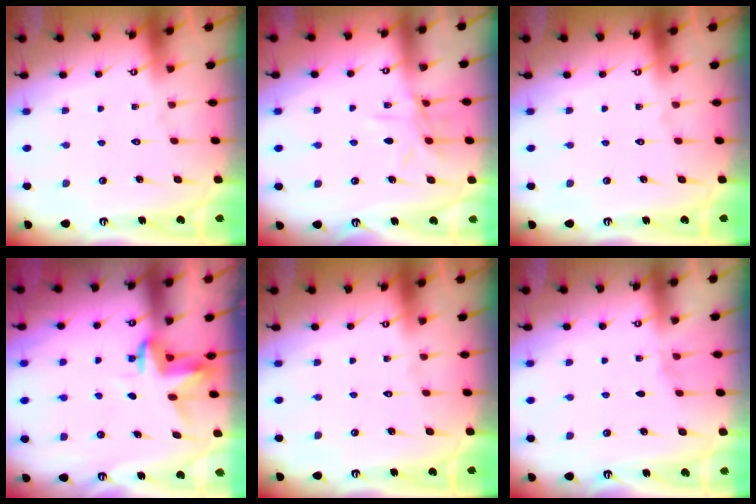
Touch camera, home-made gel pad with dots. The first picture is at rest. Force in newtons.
{"total": 8.3, "press": 8.2, "slide": 0.6}
{"total": 0.0}
{"total": 3.6, "press": 3.6, "slide": 0.2}
{"total": 0.0}
{"total": 3.7, "press": 2.9, "slide": 2.3}